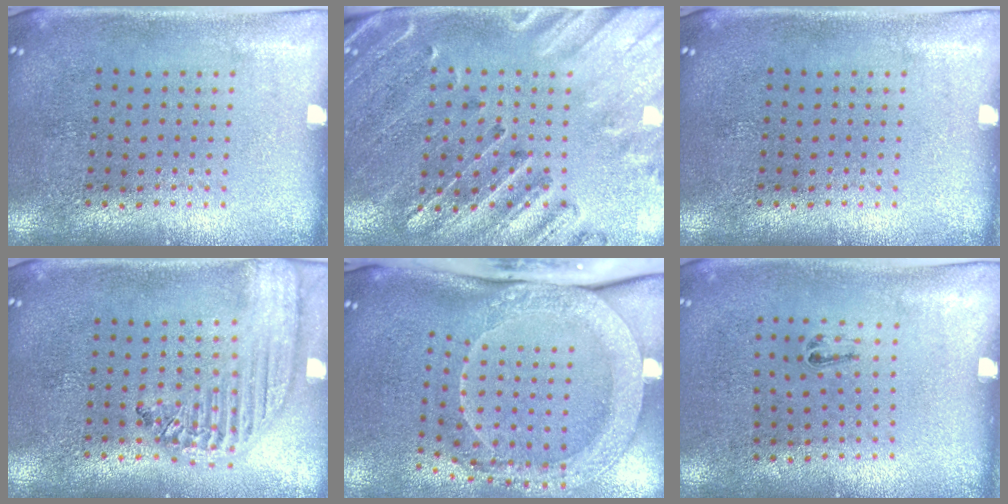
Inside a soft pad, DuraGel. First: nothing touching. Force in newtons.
{"total": 2.8, "press": 2.6, "slide": 0.9}
{"total": 0.0}
{"total": 2.1, "press": 1.9, "slide": 1.0}
{"total": 2.4, "press": 2.1, "slide": 1.1}
{"total": 0.5, "press": 0.3, "slide": 0.5}